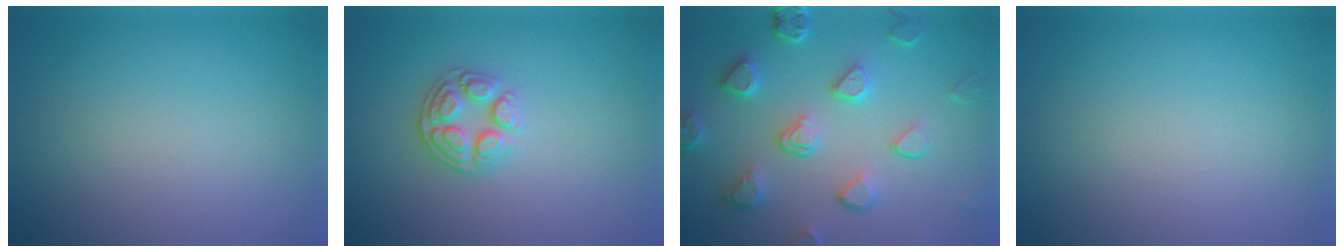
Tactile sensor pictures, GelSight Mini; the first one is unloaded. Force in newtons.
{"total": 2.9, "press": 2.8, "slide": 0.7}
{"total": 5.3, "press": 4.1, "slide": 3.3}
{"total": 0.0}